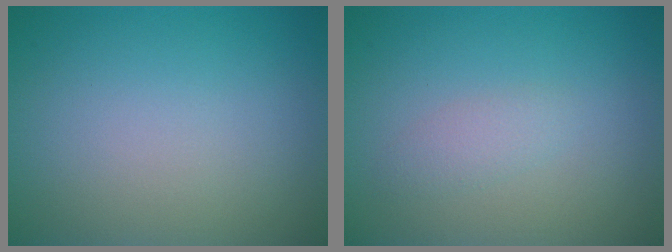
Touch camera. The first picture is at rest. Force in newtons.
{"total": 1.3, "press": 1.3, "slide": 0.1}